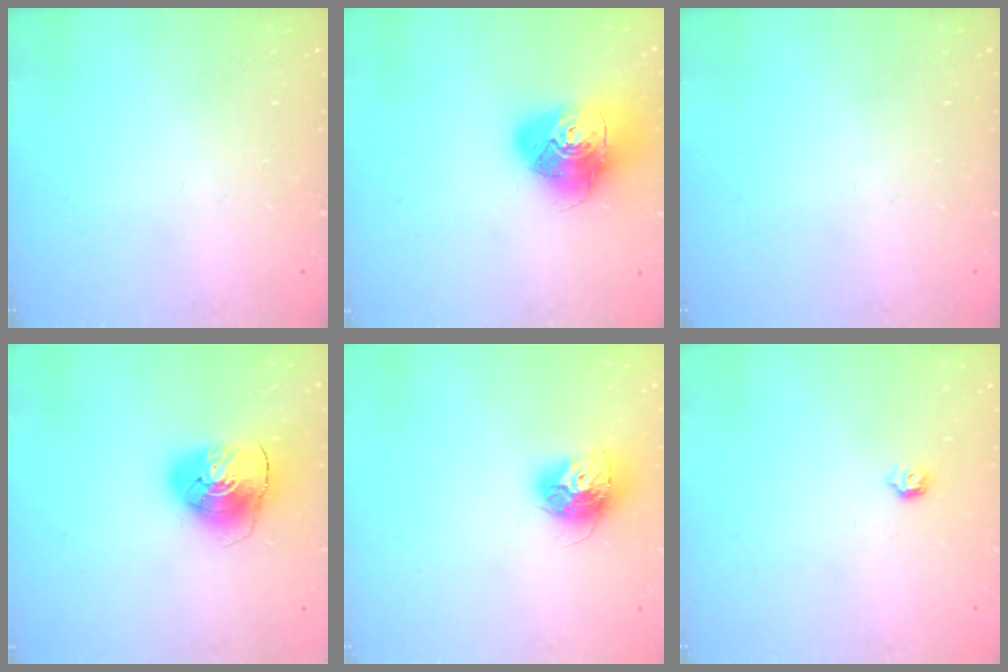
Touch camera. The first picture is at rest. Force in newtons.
{"total": 17.5, "press": 17.4, "slide": 2.0}
{"total": 0.0}
{"total": 9.7, "press": 9.6, "slide": 1.4}
{"total": 12.2, "press": 12.1, "slide": 1.0}
{"total": 4.0, "press": 3.9, "slide": 0.7}